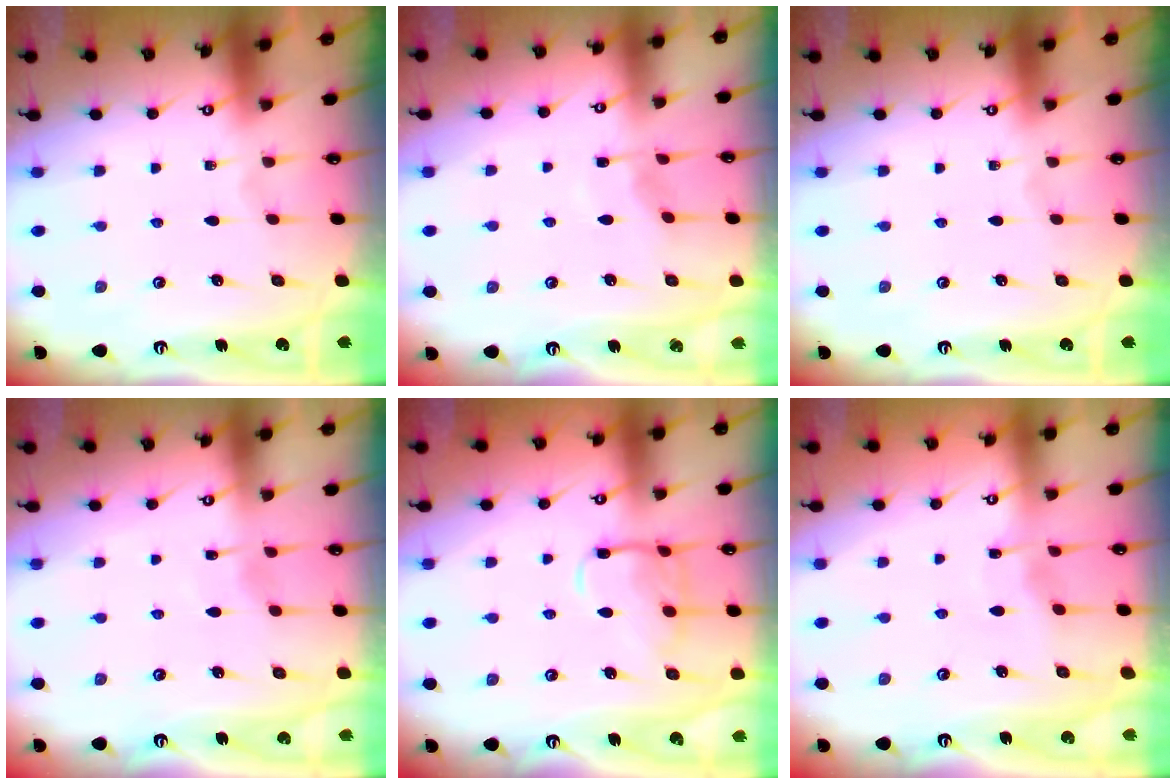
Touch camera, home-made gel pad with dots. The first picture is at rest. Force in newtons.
{"total": 3.8, "press": 3.7, "slide": 0.6}
{"total": 0.0}
{"total": 3.3, "press": 3.3, "slide": 0.4}
{"total": 12.1, "press": 12.1, "slide": 1.1}
{"total": 3.2, "press": 3.2, "slide": 0.4}